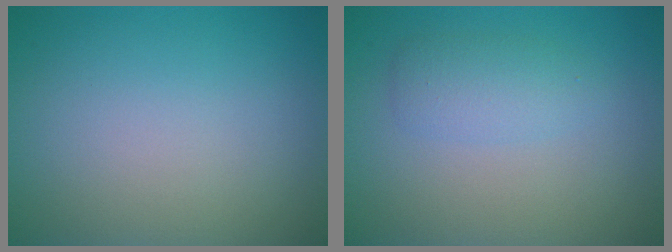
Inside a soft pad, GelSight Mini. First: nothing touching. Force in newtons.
{"total": 2.3, "press": 2.2, "slide": 0.2}